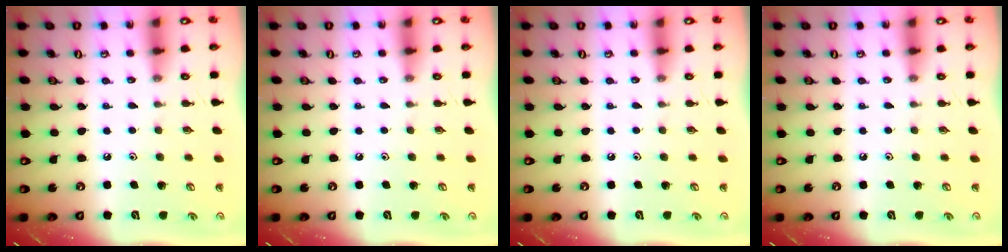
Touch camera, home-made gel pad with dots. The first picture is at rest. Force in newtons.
{"total": 0.0}
{"total": 0.0}
{"total": 0.0}